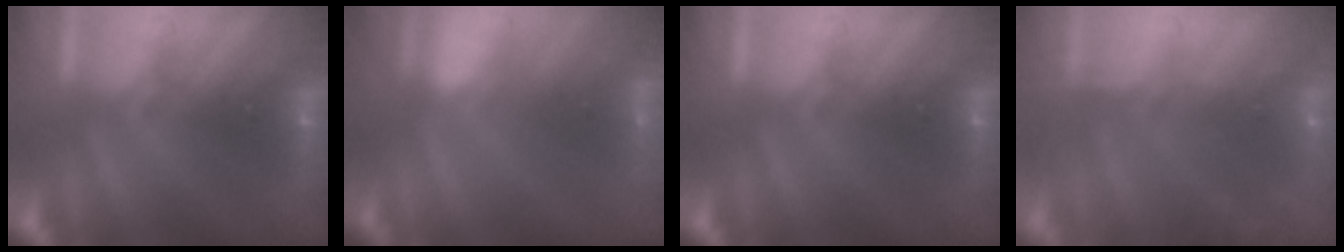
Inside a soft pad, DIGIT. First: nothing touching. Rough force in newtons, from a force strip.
{"total": 2.9}
{"total": 0.0}
{"total": 6.4}